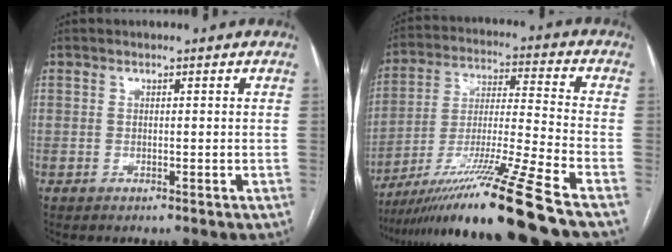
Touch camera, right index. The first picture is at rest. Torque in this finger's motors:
{"motor_torque": [2.05, -0.09, 0.91, 0.21]}